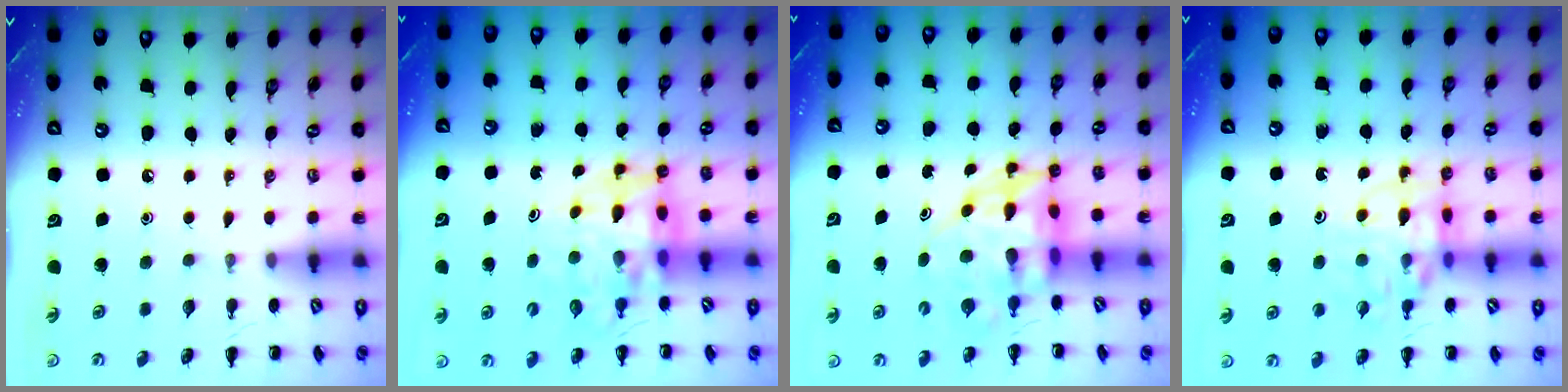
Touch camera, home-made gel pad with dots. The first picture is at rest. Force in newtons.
{"total": 10.6, "press": 10.1, "slide": 3.3}
{"total": 7.1, "press": 6.7, "slide": 2.4}
{"total": 12.5, "press": 12.1, "slide": 3.0}